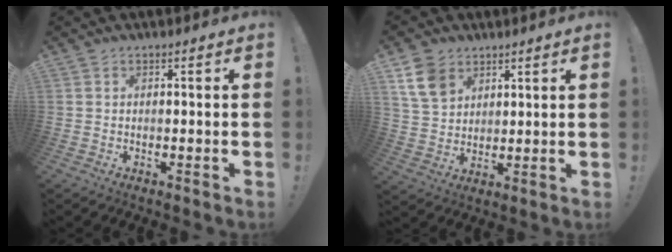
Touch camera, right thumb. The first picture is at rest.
{"total": 10.5, "force": [5.9, 7.4, 4.4], "torque": [-0.071, -0.025, 0.120]}